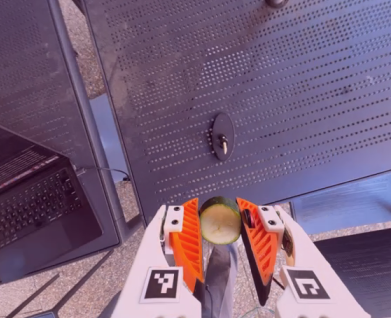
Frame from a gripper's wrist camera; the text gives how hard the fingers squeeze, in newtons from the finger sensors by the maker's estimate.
{"total": 9.6, "left": 9.0, "right": 10.3}